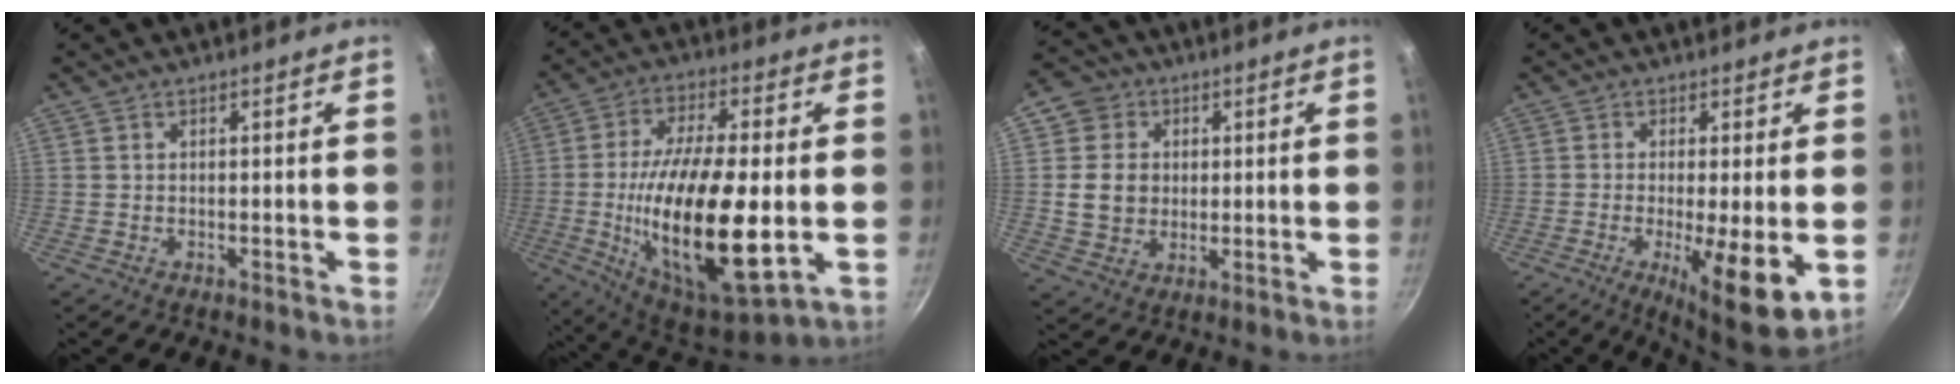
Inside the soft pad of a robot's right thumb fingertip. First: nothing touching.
{"total": 25.0, "force": [-2.8, 9.0, 23.1], "torque": [-0.418, -0.002, -0.045]}
{"total": 8.8, "force": [1.5, 8.0, 3.5], "torque": [-0.026, 0.002, 0.022]}
{"total": 11.3, "force": [-2.1, 2.4, 10.9], "torque": [-0.167, -0.014, -0.025]}